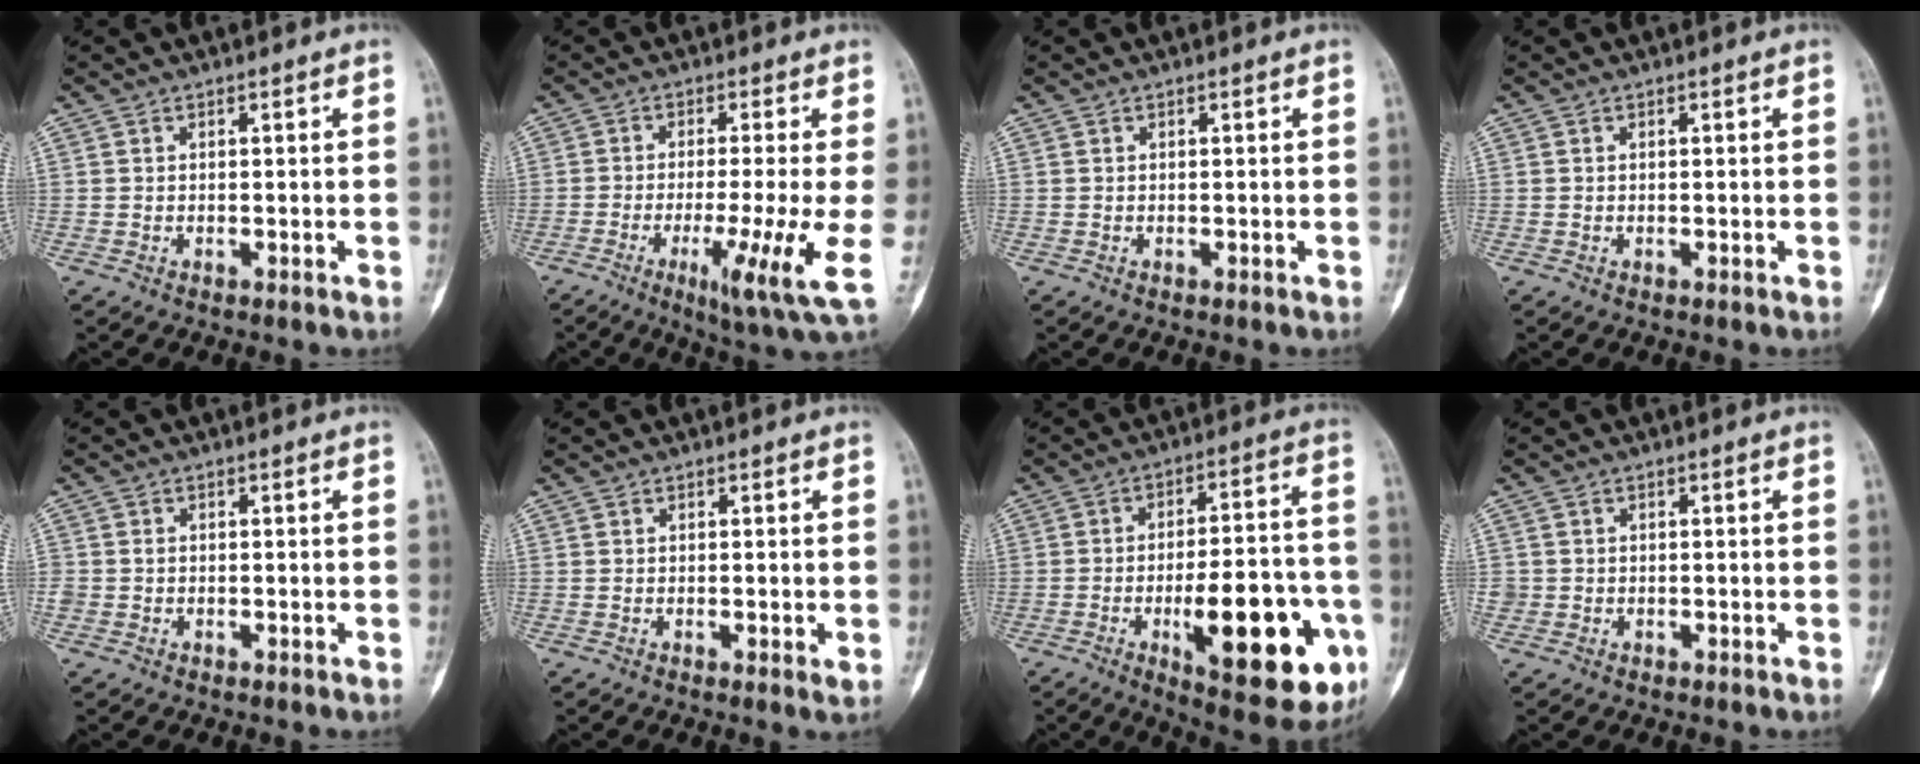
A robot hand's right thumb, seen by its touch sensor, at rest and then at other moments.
{"total": 10.7, "force": [-2.6, 0.1, 10.4], "torque": [-0.183, -0.025, -0.046]}
{"total": 0.0}
{"total": 0.0}
{"total": 1.1, "force": [-0.1, 1.1, 0.4], "torque": [-0.004, 0.004, -0.005]}
{"total": 1.4, "force": [-0.2, 0.3, 1.4], "torque": [-0.023, -0.006, -0.005]}
{"total": 23.9, "force": [-7.9, 8.3, 20.9], "torque": [-0.252, 0.019, -0.098]}
{"total": 1.1, "force": [-0.1, 1.1, -0.1], "torque": [0.009, 0.007, -0.006]}